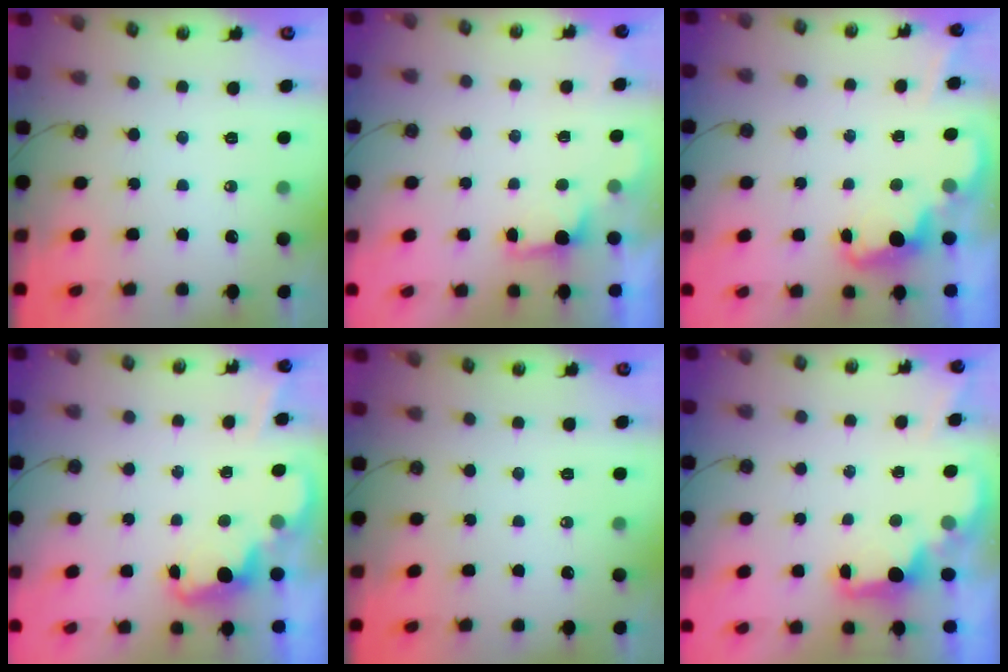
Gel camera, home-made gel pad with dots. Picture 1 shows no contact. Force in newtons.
{"total": 1.4, "press": 1.2, "slide": 0.8}
{"total": 2.0, "press": 1.9, "slide": 0.6}
{"total": 2.0, "press": 1.9, "slide": 0.6}
{"total": 0.0}
{"total": 1.8, "press": 1.6, "slide": 0.7}